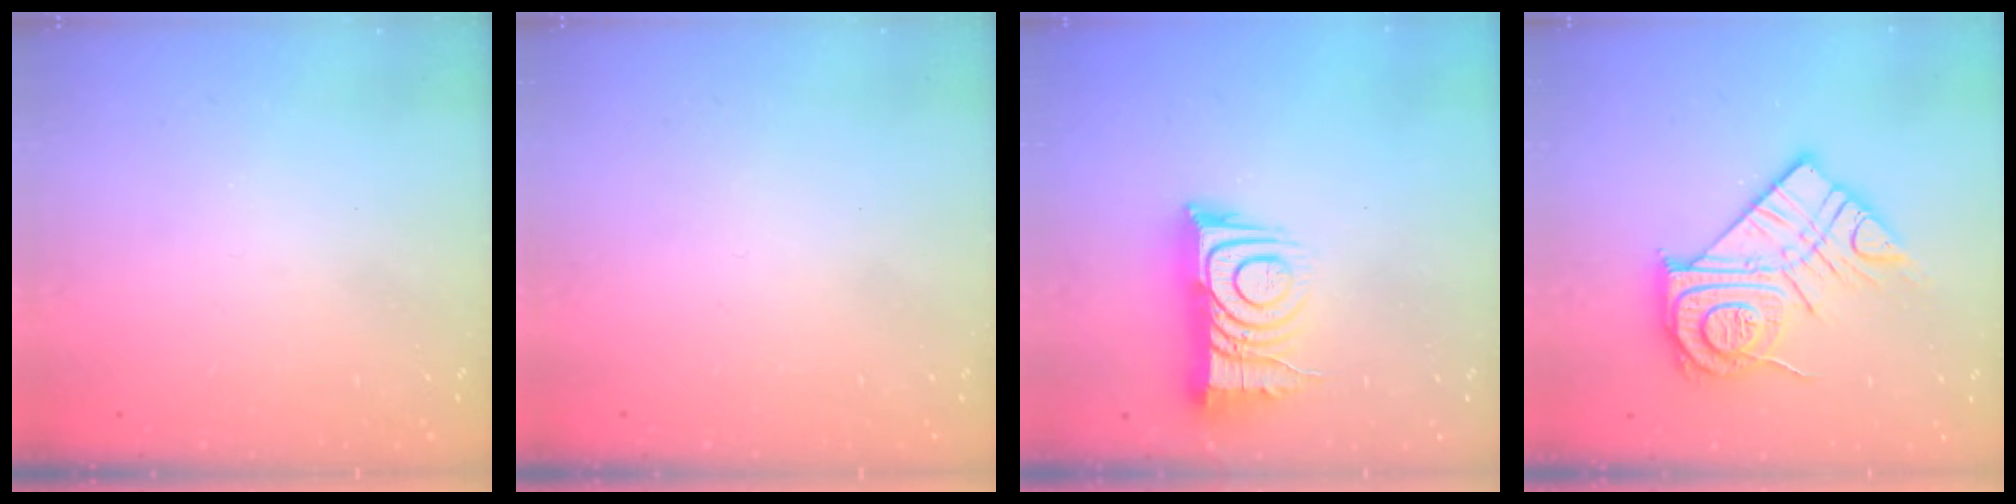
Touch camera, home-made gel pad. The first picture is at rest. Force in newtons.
{"total": 1.8, "press": 1.8, "slide": 0.2}
{"total": 12.7, "press": 12.7, "slide": 0.9}
{"total": 18.5, "press": 18.4, "slide": 1.5}